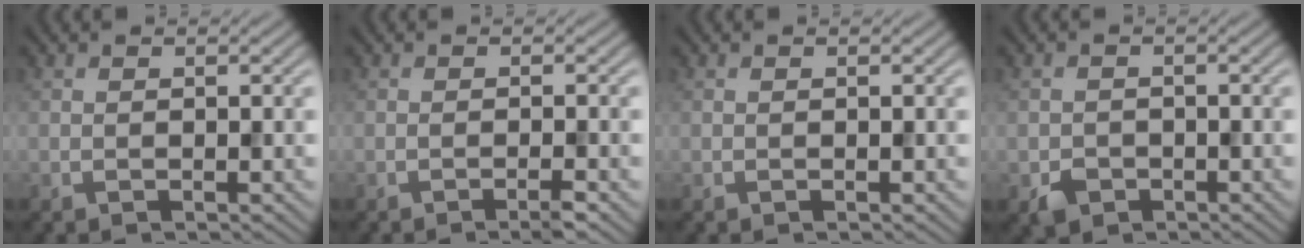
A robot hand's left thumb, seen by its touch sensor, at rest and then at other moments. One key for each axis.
{"total": 1.6, "fx": -0.9, "fy": 0.0, "fz": 1.4, "tx": -0.020, "ty": 0.006, "tz": -0.022}
{"total": 0.0}
{"total": 2.3, "fx": -1.3, "fy": 1.8, "fz": 0.7, "tx": -0.012, "ty": -0.008, "tz": -0.029}